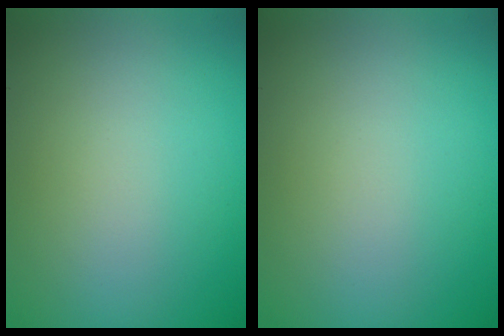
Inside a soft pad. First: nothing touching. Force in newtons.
{"total": 0.0}